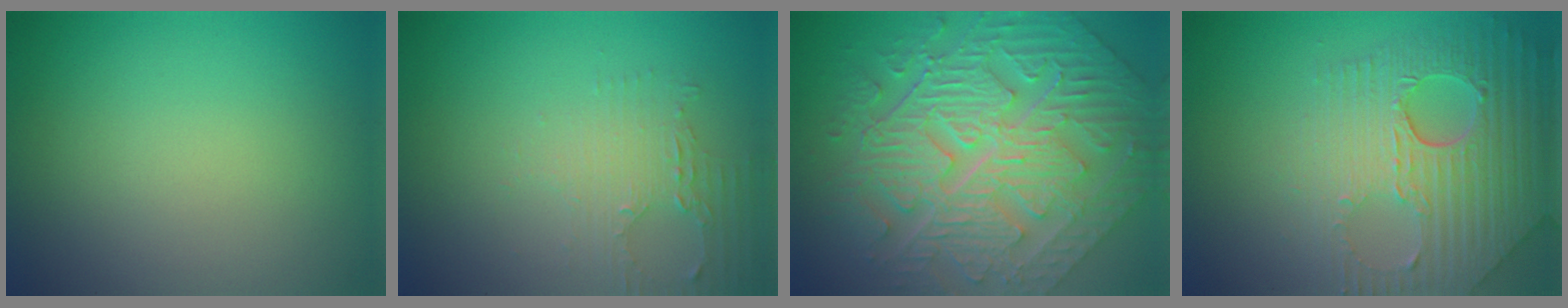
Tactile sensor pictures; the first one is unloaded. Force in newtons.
{"total": 2.4, "press": 2.3, "slide": 0.9}
{"total": 11.0, "press": 7.8, "slide": 7.8}
{"total": 8.9, "press": 6.0, "slide": 6.5}